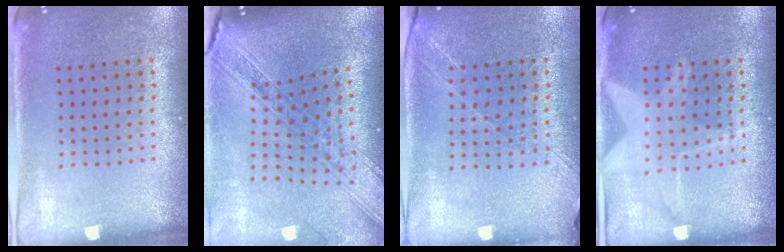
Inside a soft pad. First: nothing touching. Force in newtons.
{"total": 2.8, "press": 2.2, "slide": 1.7}
{"total": 1.4, "press": 1.3, "slide": 0.6}
{"total": 1.6, "press": 1.6, "slide": 0.2}